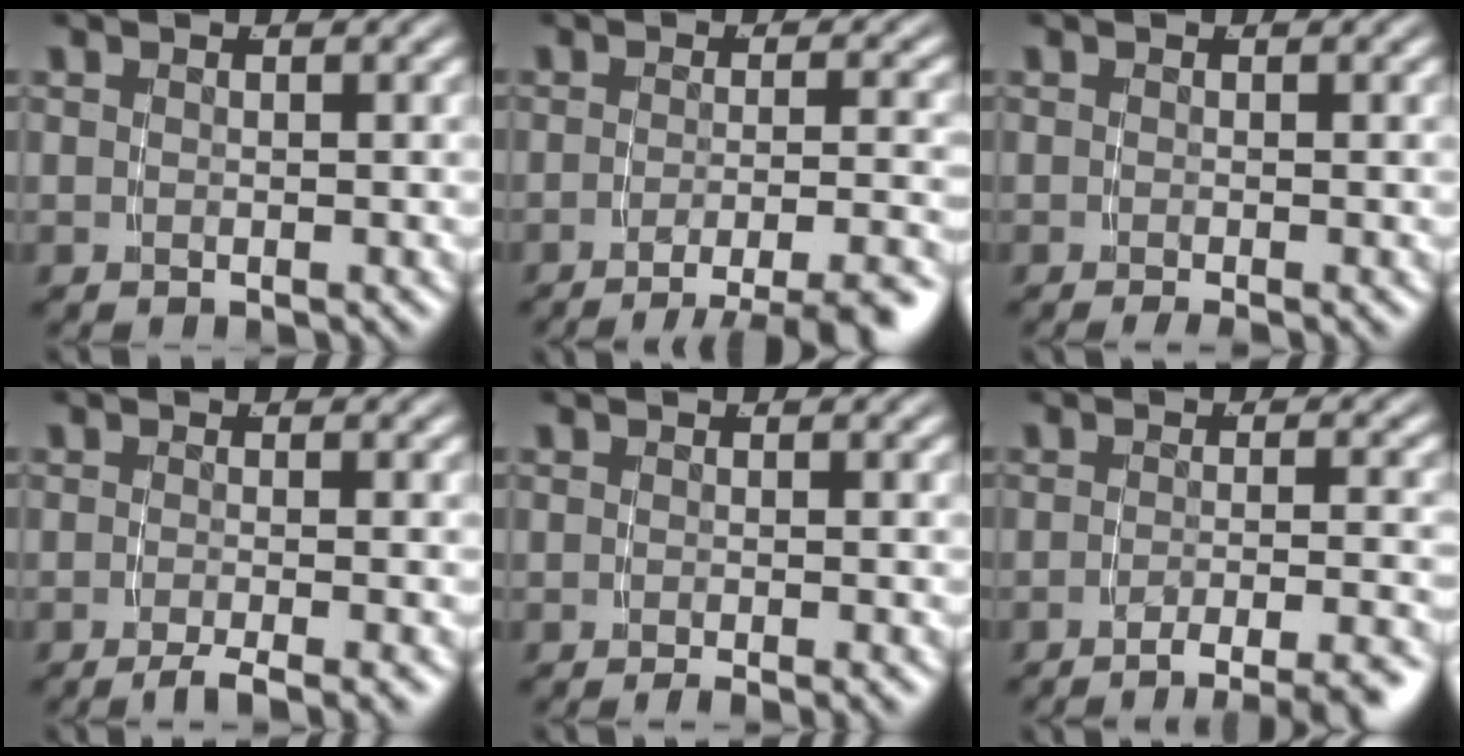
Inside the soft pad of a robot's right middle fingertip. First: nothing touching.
{"total": 7.1, "force": [-5.2, 1.7, 4.5], "torque": [-0.055, -0.011, -0.078]}
{"total": 0.9, "force": [-0.7, -0.1, 0.5], "torque": [-0.001, 0.005, -0.014]}
{"total": 3.3, "force": [-2.8, 0.4, 1.7], "torque": [-0.023, 0.003, -0.049]}
{"total": 1.4, "force": [-1.2, 0.0, 0.8], "torque": [-0.001, 0.009, -0.025]}
{"total": 6.8, "force": [-5.6, 1.4, 3.6], "torque": [-0.048, -0.010, -0.084]}